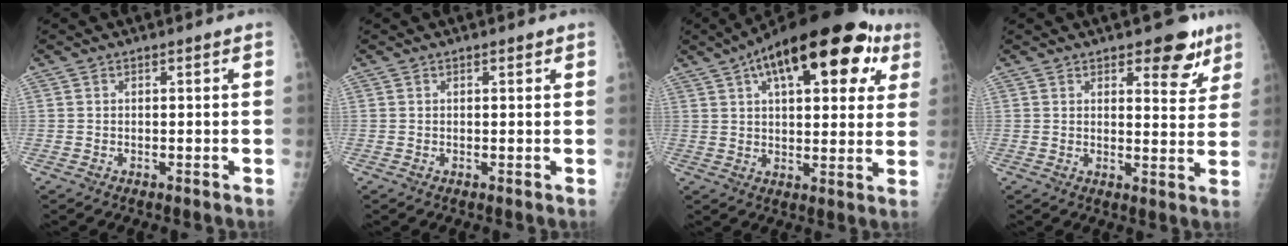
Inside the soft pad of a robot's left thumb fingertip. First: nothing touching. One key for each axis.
{"total": 0.7, "fx": 0.5, "fy": 0.3, "fz": 0.5, "tx": -0.007, "ty": -0.001, "tz": 0.006}
{"total": 24.9, "fx": 11.2, "fy": 10.9, "fz": 19.4, "tx": -0.263, "ty": 0.022, "tz": 0.157}
{"total": 8.0, "fx": 5.1, "fy": 3.6, "fz": 5.0, "tx": -0.029, "ty": -0.028, "tz": 0.065}